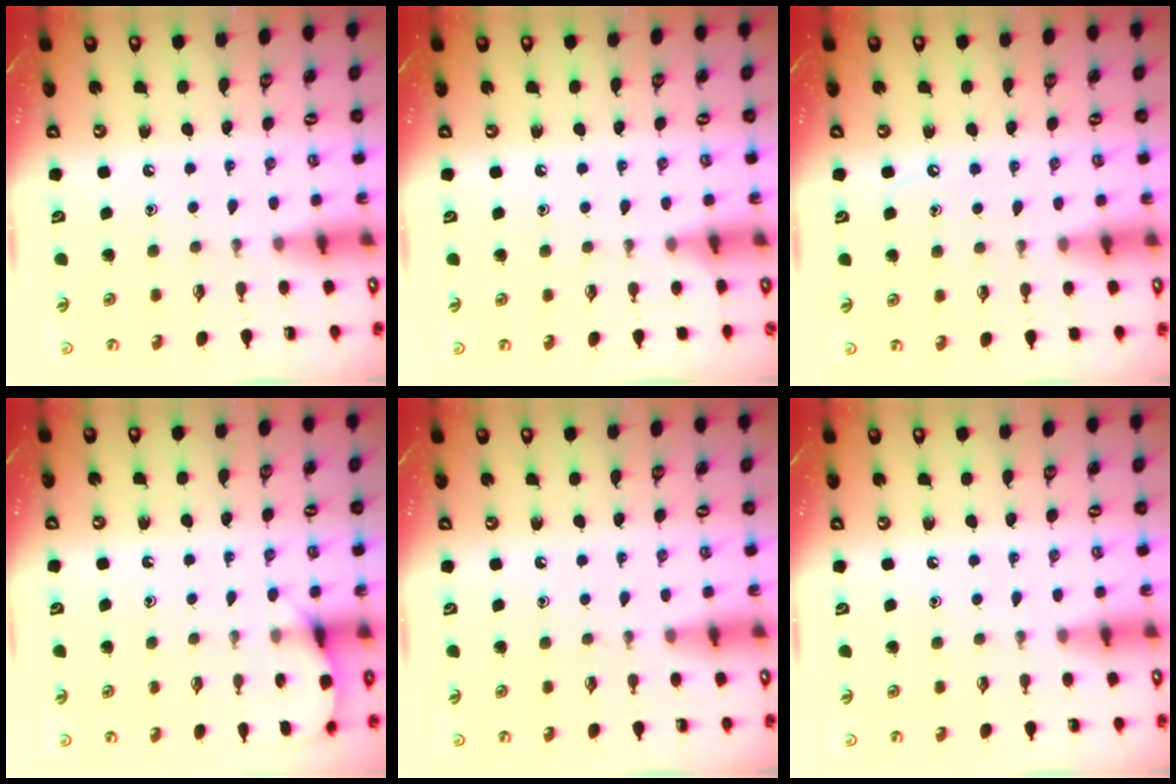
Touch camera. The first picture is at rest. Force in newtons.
{"total": 3.2, "press": 3.2, "slide": 0.5}
{"total": 3.4, "press": 3.3, "slide": 0.5}
{"total": 5.6, "press": 5.6, "slide": 0.7}
{"total": 0.0}
{"total": 0.0}